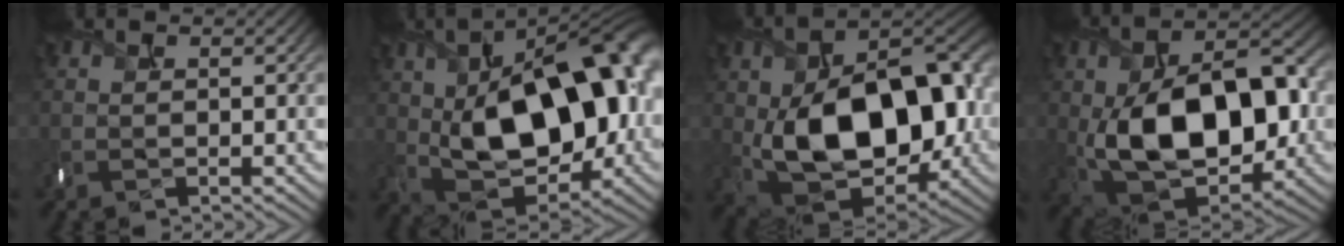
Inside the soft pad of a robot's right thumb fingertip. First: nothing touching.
{"total": 18.7, "force": [1.0, 10.9, 15.2], "torque": [-0.220, 0.009, 0.004]}
{"total": 19.0, "force": [-0.9, 11.9, 14.7], "torque": [-0.234, -0.015, -0.008]}
{"total": 17.1, "force": [-0.6, 10.5, 13.5], "torque": [-0.228, 0.000, -0.007]}